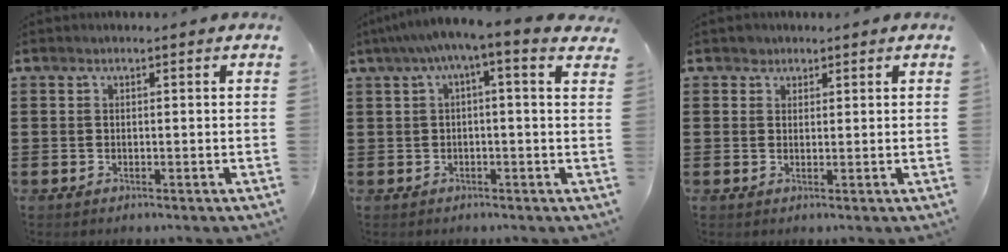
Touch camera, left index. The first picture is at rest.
{"total": 3.7, "force": [0.5, 0.4, 3.6], "torque": [-0.071, -0.005, 0.003]}
{"total": 1.5, "force": [1.2, 1.0, 0.0], "torque": [-0.004, 0.005, 0.023]}